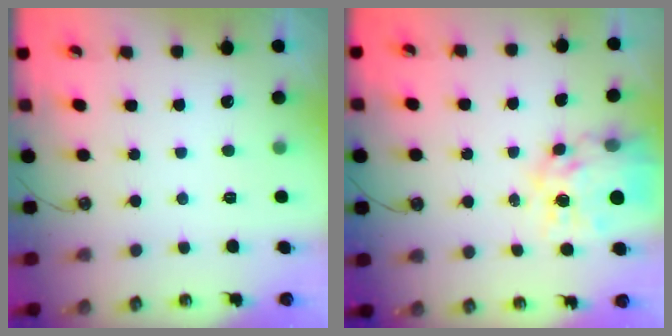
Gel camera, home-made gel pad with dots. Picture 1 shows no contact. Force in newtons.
{"total": 13.7, "press": 13.6, "slide": 1.4}